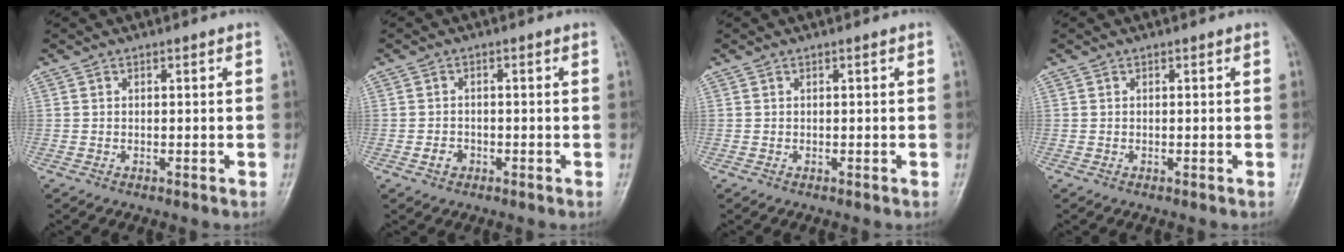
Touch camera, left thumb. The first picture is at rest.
{"total": 2.2, "force": [-1.0, 1.8, 0.8], "torque": [-0.006, 0.008, -0.018]}
{"total": 0.0}
{"total": 0.0}